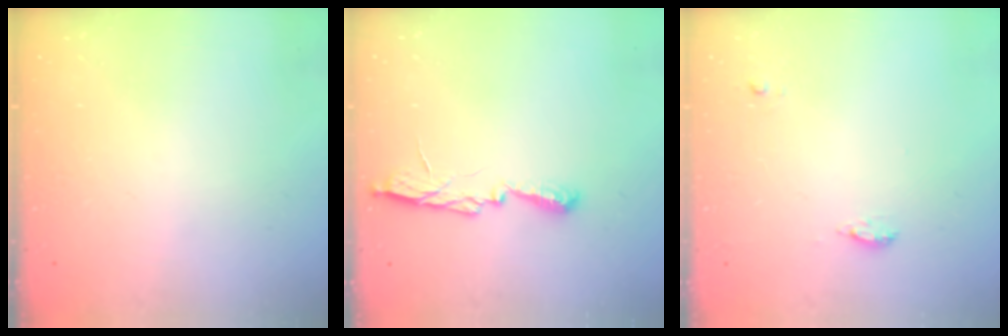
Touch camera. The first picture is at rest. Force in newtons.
{"total": 7.0, "press": 7.0, "slide": 0.7}
{"total": 5.3, "press": 5.0, "slide": 1.7}